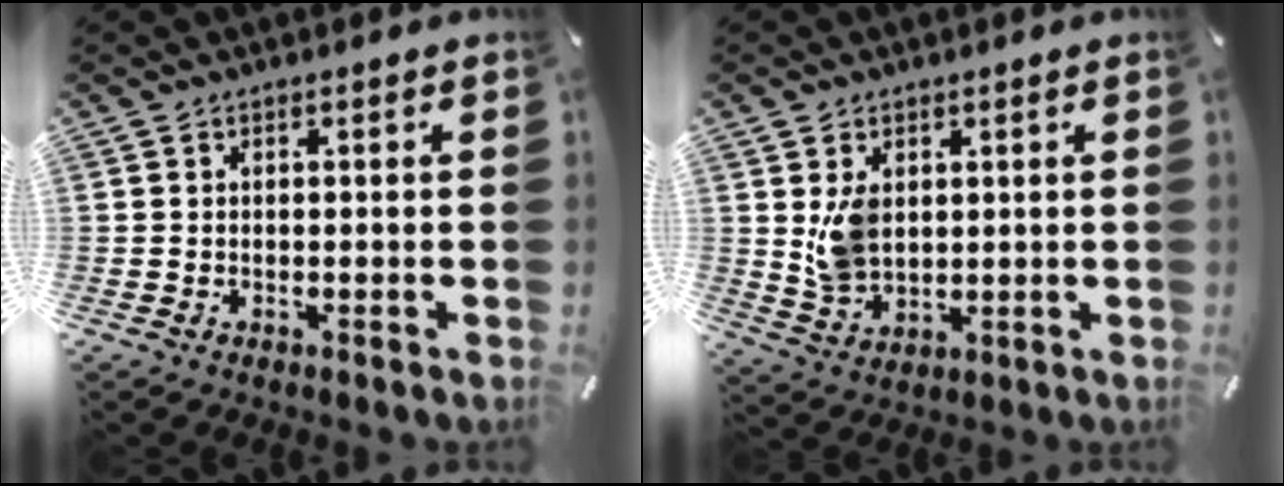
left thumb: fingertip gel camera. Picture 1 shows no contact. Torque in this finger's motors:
{"motor_torque": [1.17, 1.52, 0.67, -0.54, 0.27]}